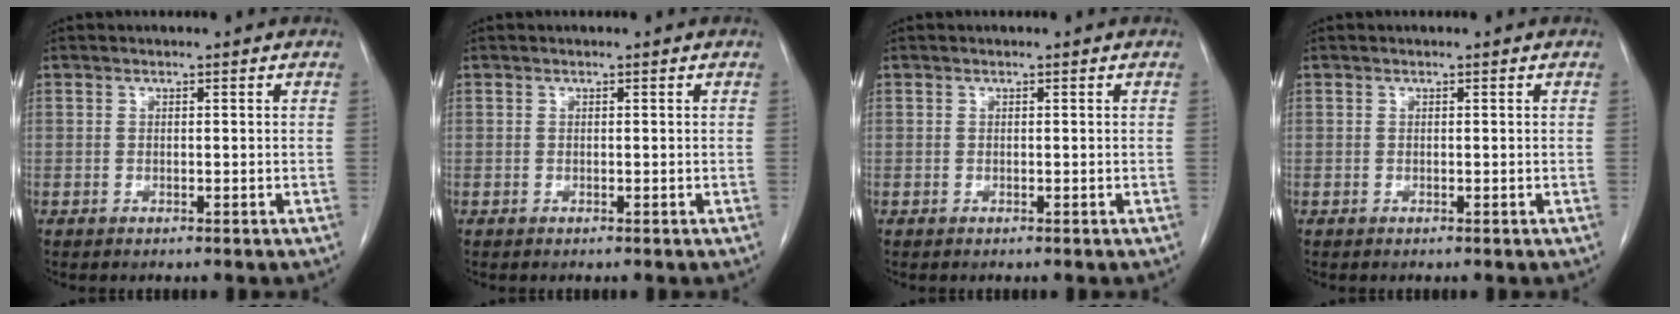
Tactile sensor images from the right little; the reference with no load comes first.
{"total": 0.0}
{"total": 0.0}
{"total": 0.0}